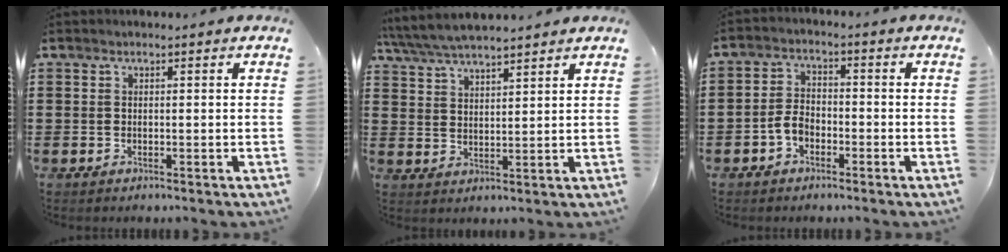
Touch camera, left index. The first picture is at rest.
{"total": 4.9, "force": [4.6, 0.6, 1.5], "torque": [-0.047, -0.016, 0.085]}
{"total": 3.6, "force": [-1.8, 2.2, 2.2], "torque": [-0.057, 0.001, -0.041]}